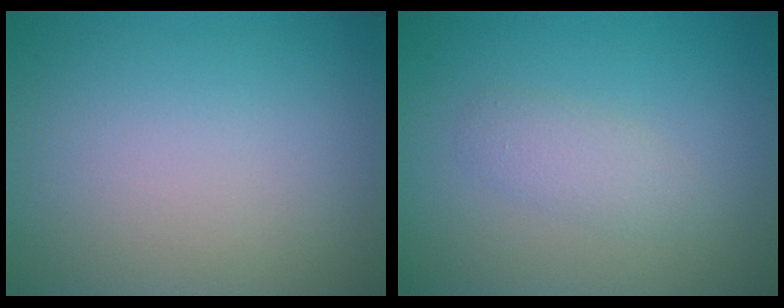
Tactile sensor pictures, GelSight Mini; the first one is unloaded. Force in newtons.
{"total": 2.4, "press": 2.4, "slide": 0.2}